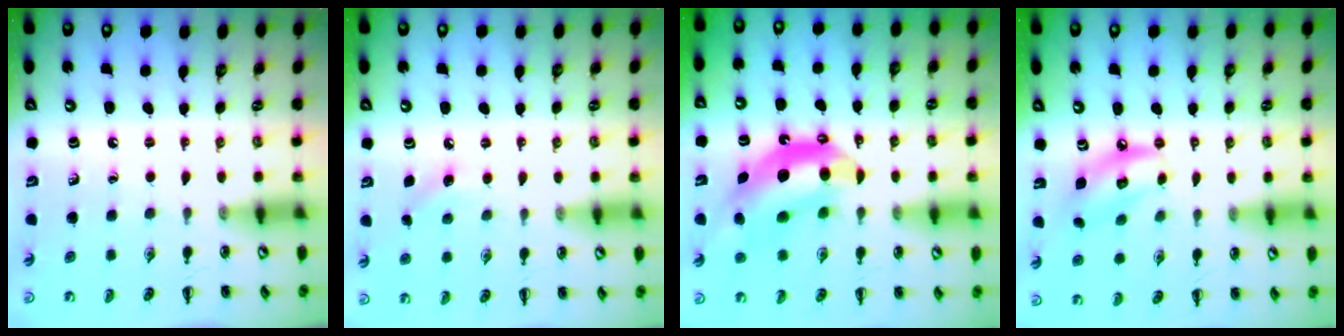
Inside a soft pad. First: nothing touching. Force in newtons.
{"total": 5.8, "press": 5.6, "slide": 1.6}
{"total": 13.8, "press": 13.3, "slide": 3.7}
{"total": 8.5, "press": 8.3, "slide": 1.8}